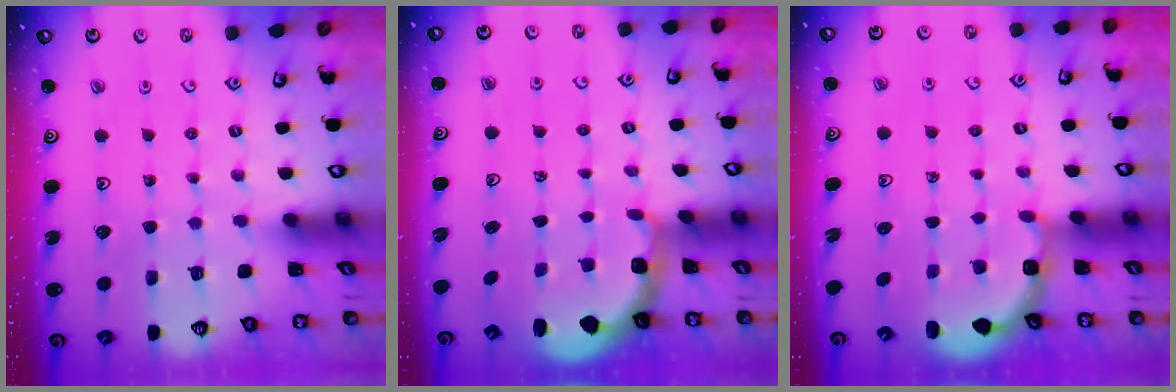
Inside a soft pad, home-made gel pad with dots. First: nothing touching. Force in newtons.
{"total": 2.4, "press": 1.2, "slide": 2.1}
{"total": 3.0, "press": 2.3, "slide": 1.8}